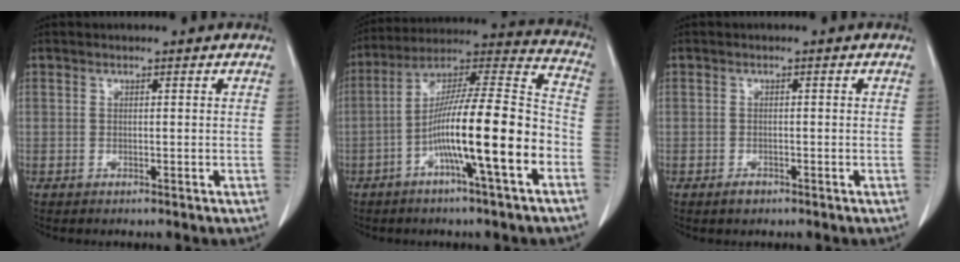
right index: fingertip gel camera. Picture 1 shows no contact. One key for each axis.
{"total": 18.0, "fx": -6.0, "fy": 0.8, "fz": 17.0, "tx": -0.287, "ty": 0.008, "tz": -0.106}
{"total": 1.5, "fx": -1.0, "fy": 0.8, "fz": 0.7, "tx": -0.012, "ty": 0.001, "tz": -0.012}